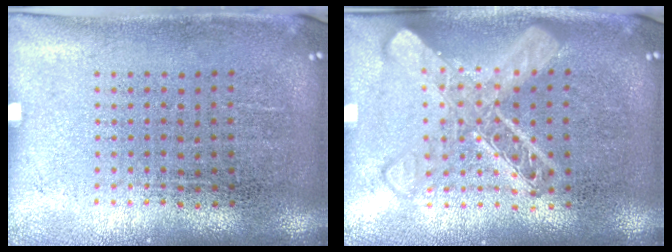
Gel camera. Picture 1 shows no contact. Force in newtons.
{"total": 3.1, "press": 3.1, "slide": 0.5}